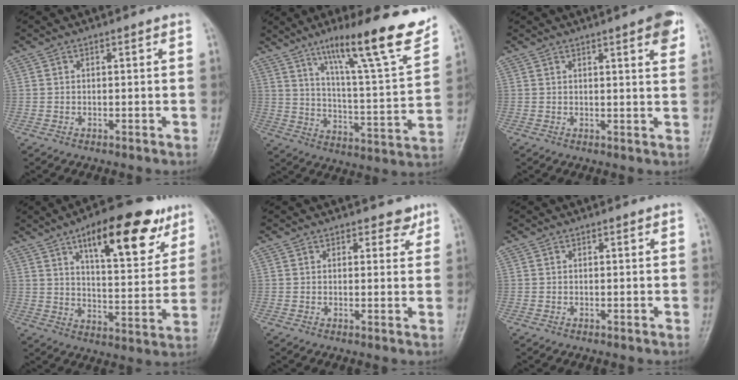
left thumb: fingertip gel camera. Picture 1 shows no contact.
{"total": 20.7, "force": [13.6, 2.9, 15.3], "torque": [-0.205, -0.060, 0.214]}
{"total": 6.3, "force": [3.3, 1.3, 5.2], "torque": [-0.054, -0.009, 0.038]}
{"total": 19.4, "force": [10.7, 7.4, 14.4], "torque": [-0.164, -0.036, 0.161]}
{"total": 2.6, "force": [1.9, 1.7, 0.6], "torque": [0.018, -0.009, 0.020]}
{"total": 0.0}